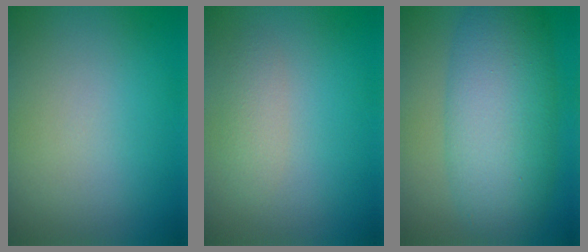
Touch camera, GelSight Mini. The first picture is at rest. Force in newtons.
{"total": 1.5, "press": 1.5, "slide": 0.1}
{"total": 9.5, "press": 9.5, "slide": 0.1}